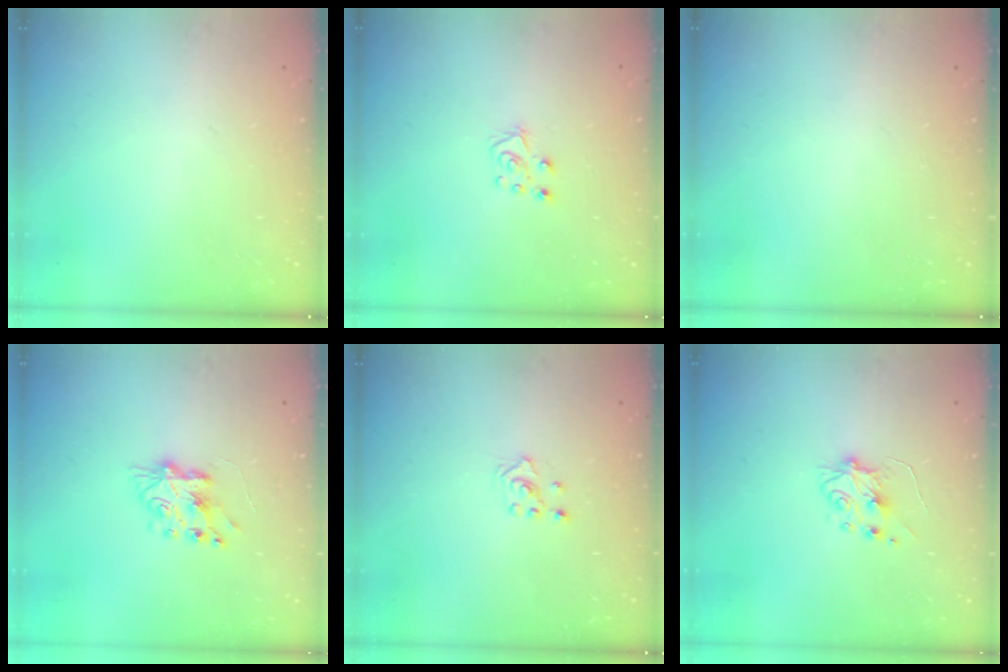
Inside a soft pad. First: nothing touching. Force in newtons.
{"total": 6.8, "press": 6.8, "slide": 0.4}
{"total": 0.0}
{"total": 7.9, "press": 7.8, "slide": 1.0}
{"total": 2.1, "press": 1.8, "slide": 0.9}
{"total": 5.9, "press": 5.9, "slide": 0.9}